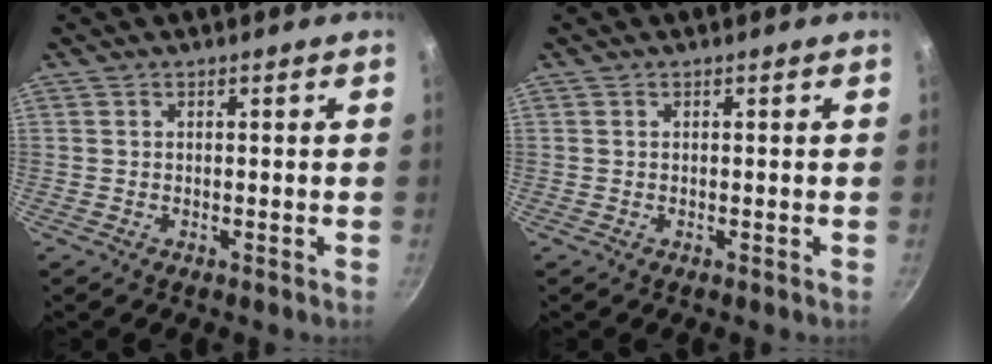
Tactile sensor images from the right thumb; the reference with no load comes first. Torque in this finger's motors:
{"motor_torque": [0.00, 0.00, 0.17, 0.00, 0.00]}